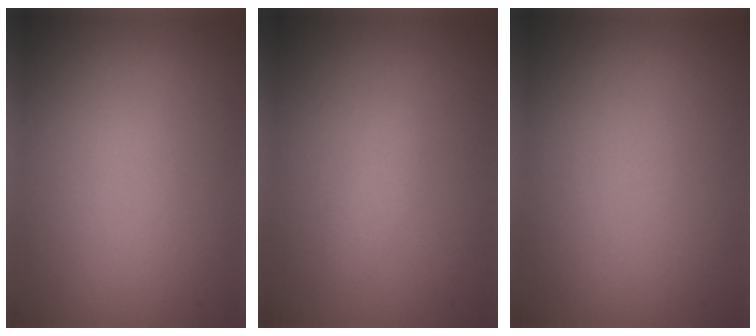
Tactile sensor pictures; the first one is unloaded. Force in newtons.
{"total": 1.1, "press": 1.1, "slide": 0.1}
{"total": 0.0}